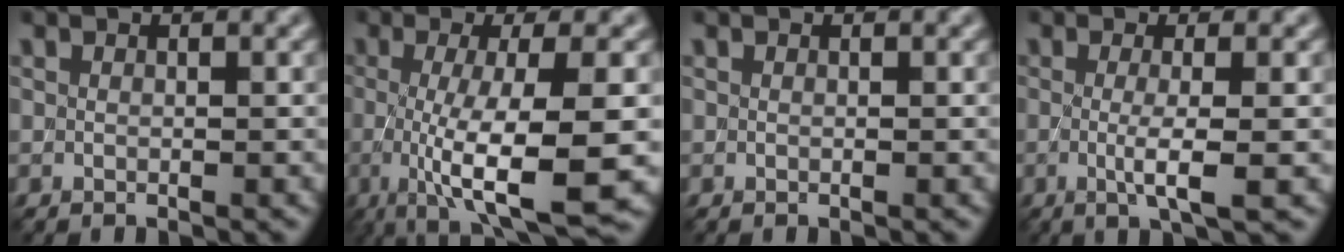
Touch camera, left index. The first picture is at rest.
{"total": 10.2, "force": [-2.0, 2.4, 9.7], "torque": [-0.145, -0.023, -0.031]}
{"total": 0.0}
{"total": 3.6, "force": [-0.4, 0.7, 3.5], "torque": [-0.060, -0.009, -0.008]}